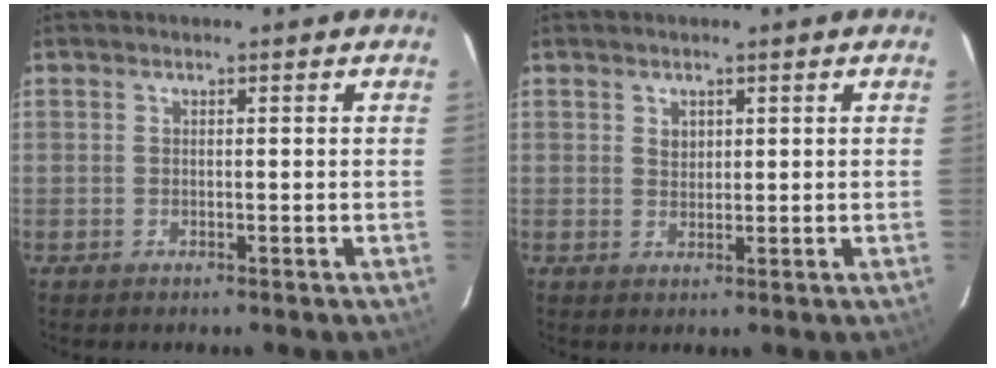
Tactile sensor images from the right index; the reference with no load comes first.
{"total": 1.8, "force": [0.9, 1.4, 0.7], "torque": [-0.007, 0.004, 0.018]}